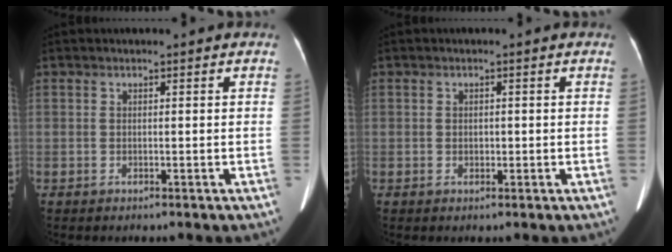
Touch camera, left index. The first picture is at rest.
{"total": 1.0, "force": [-0.2, 0.8, 0.6], "torque": [-0.013, 0.001, 0.001]}